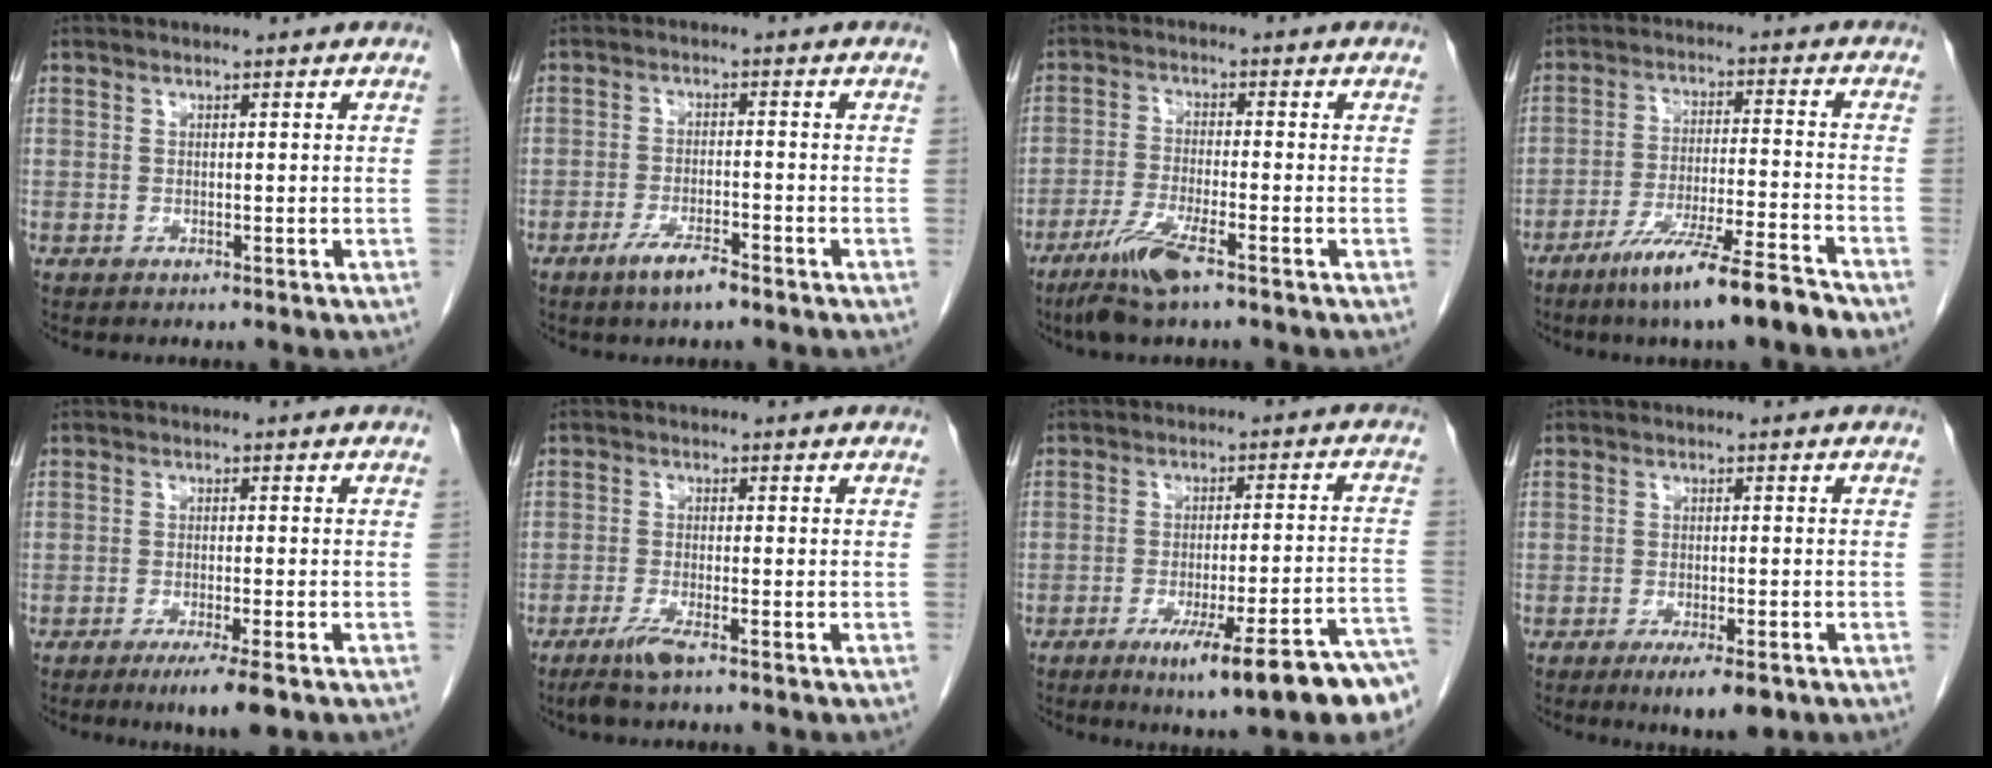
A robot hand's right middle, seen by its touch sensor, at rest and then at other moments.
{"total": 4.3, "force": [-3.0, 0.5, 2.9], "torque": [-0.061, -0.005, -0.055]}
{"total": 7.3, "force": [-4.7, 0.6, 5.5], "torque": [-0.115, -0.016, -0.088]}
{"total": 10.8, "force": [-7.7, -0.3, 7.5], "torque": [-0.134, -0.027, -0.139]}
{"total": 5.0, "force": [-3.1, 0.0, 3.9], "torque": [-0.061, -0.016, -0.051]}
{"total": 3.5, "force": [-2.4, 0.0, 2.6], "torque": [-0.058, -0.009, -0.049]}
{"total": 14.3, "force": [-9.5, 0.1, 10.7], "torque": [-0.106, -0.002, -0.136]}
{"total": 5.3, "force": [-3.3, 1.1, 4.1], "torque": [-0.059, -0.011, -0.044]}